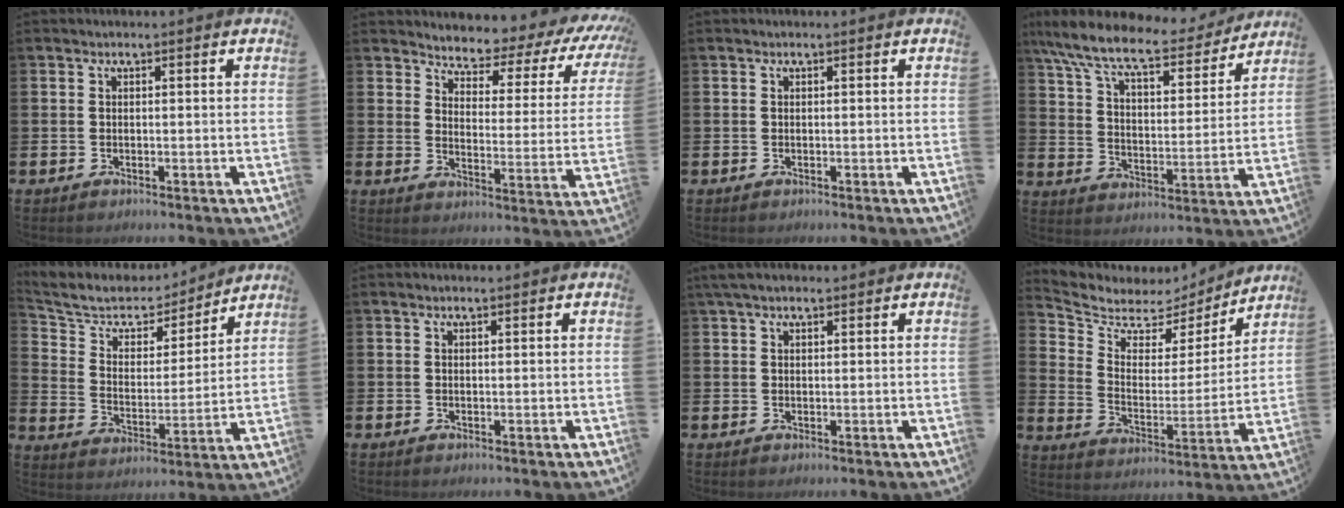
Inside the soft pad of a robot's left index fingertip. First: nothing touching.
{"total": 3.7, "force": [3.3, 1.4, 0.7], "torque": [-0.027, -0.038, 0.044]}
{"total": 0.0}
{"total": 10.2, "force": [8.8, 2.0, 4.6], "torque": [-0.127, -0.052, 0.149]}
{"total": 7.4, "force": [6.3, 3.5, 1.5], "torque": [-0.073, -0.042, 0.108]}
{"total": 0.7, "force": [0.6, 0.1, 0.3], "torque": [0.002, 0.000, 0.010]}
{"total": 2.7, "force": [2.1, 1.0, 1.4], "torque": [-0.025, 0.002, 0.037]}
{"total": 6.1, "force": [5.1, 3.0, 1.1], "torque": [-0.058, -0.039, 0.083]}